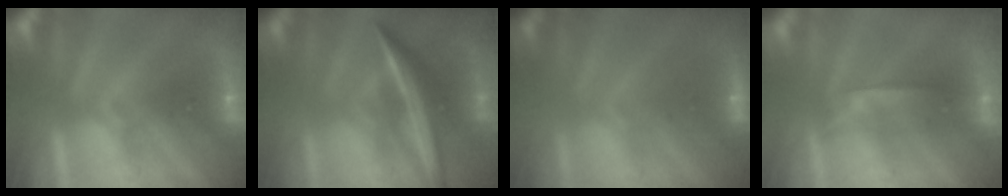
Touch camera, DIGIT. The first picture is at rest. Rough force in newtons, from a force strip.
{"total": 2.5}
{"total": 2.4}
{"total": 1.9}